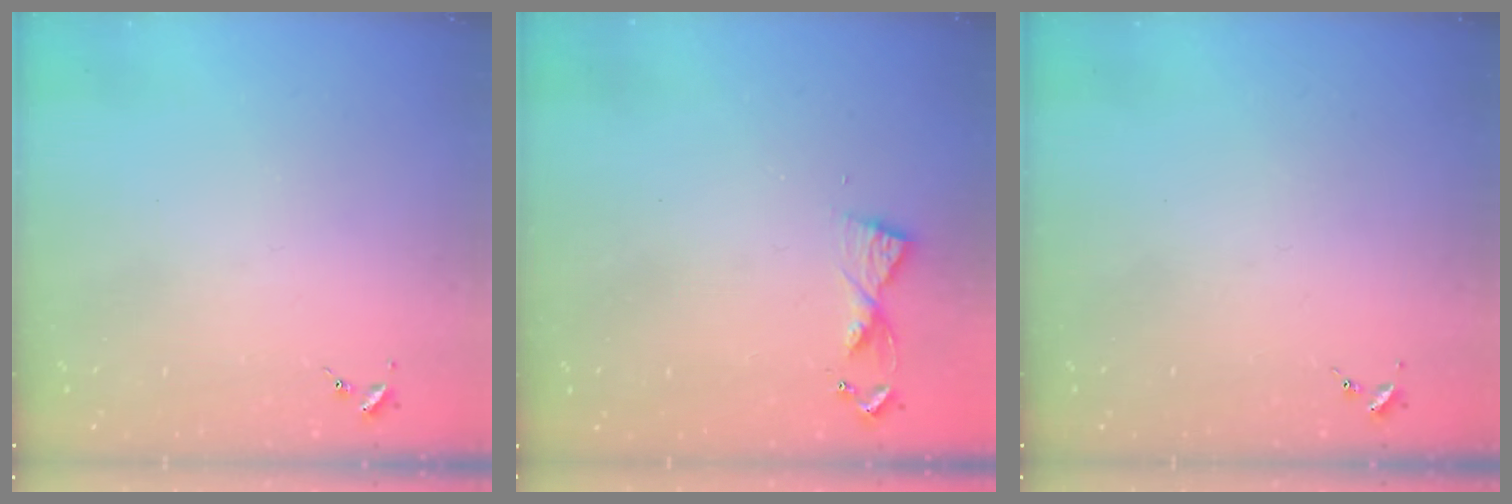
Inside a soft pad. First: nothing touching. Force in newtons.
{"total": 5.5, "press": 5.4, "slide": 0.6}
{"total": 0.0}